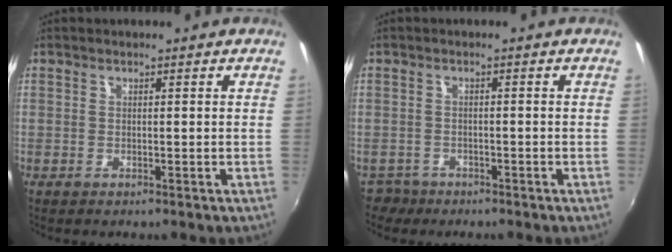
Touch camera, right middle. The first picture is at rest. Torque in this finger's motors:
{"motor_torque": [-0.39, -0.23, -0.11, -0.03]}